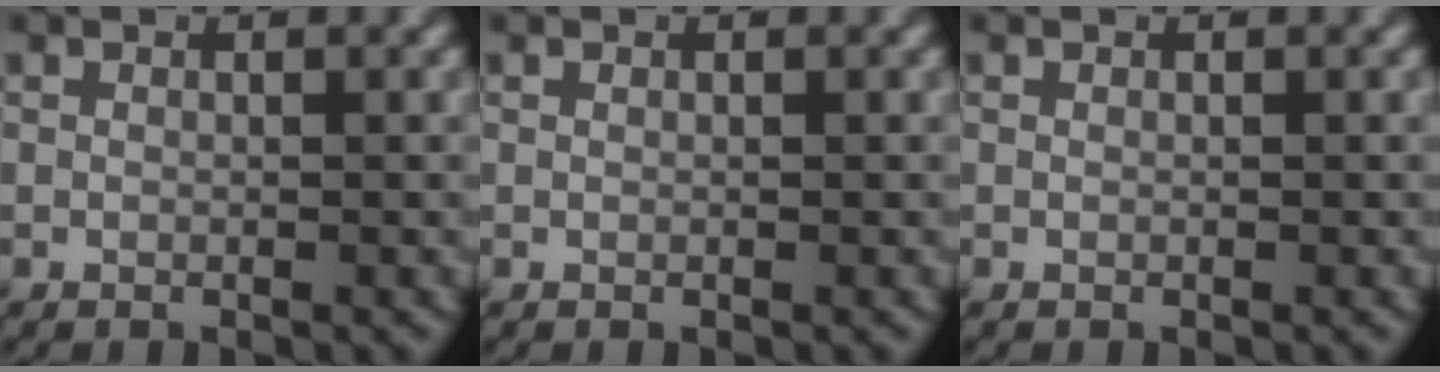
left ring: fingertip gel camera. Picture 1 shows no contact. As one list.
[{"total": 0.0}, {"total": 0.0}]